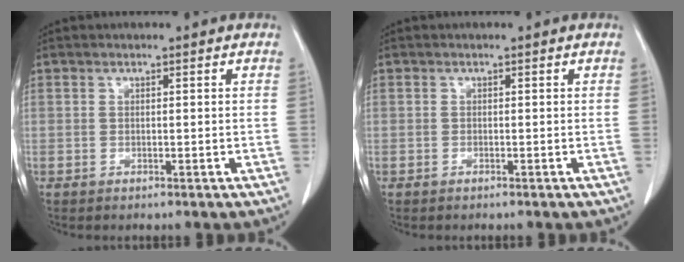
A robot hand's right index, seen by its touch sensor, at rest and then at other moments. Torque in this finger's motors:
{"motor_torque": [-0.06, 0.10, 0.01, 0.00]}